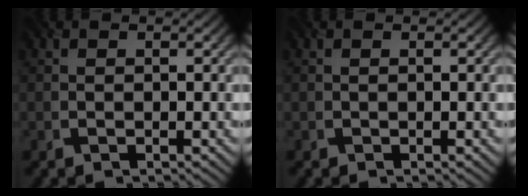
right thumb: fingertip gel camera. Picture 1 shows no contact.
{"total": 0.0}